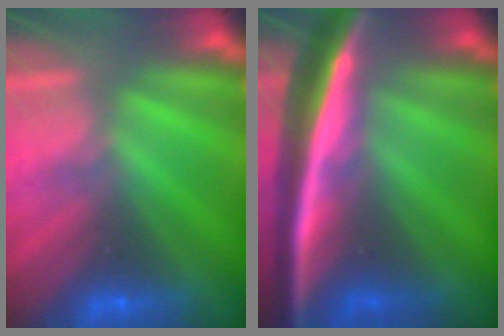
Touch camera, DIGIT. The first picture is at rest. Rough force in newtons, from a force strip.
{"total": 7.4}